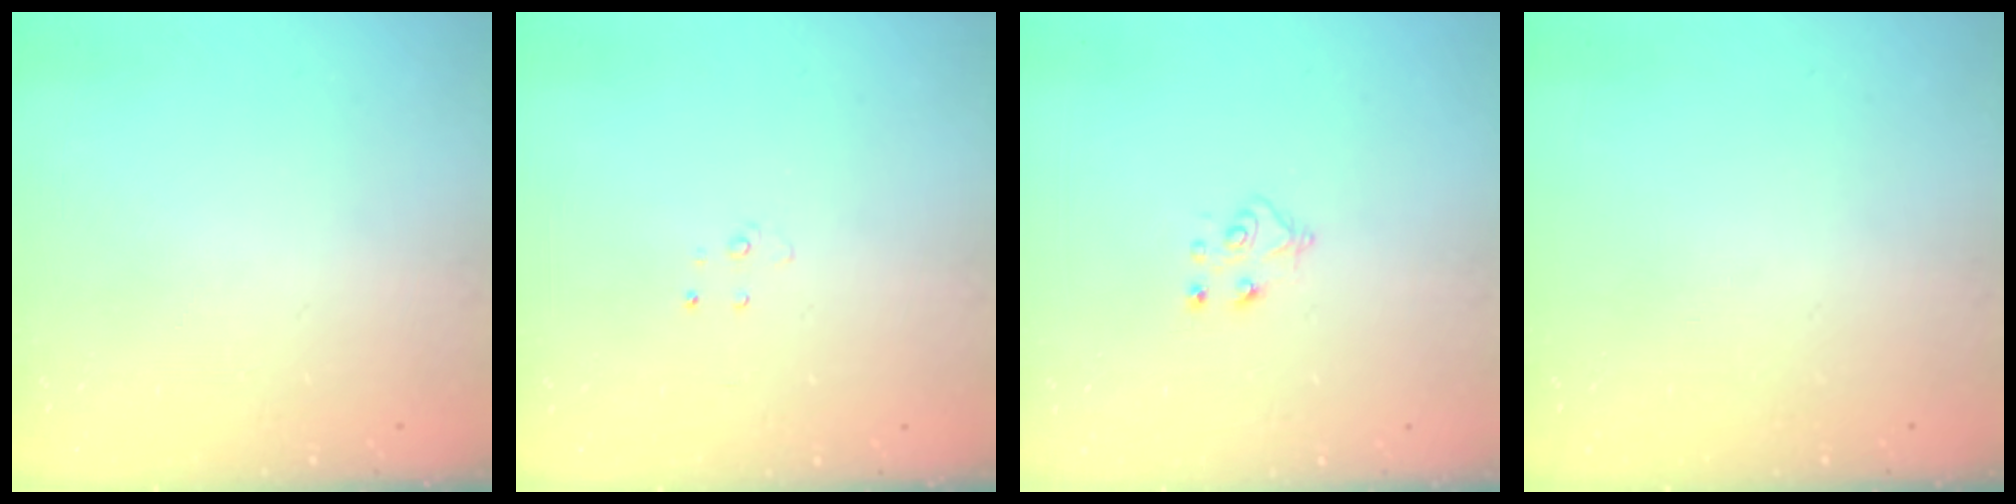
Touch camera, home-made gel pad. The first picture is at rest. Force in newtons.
{"total": 2.7, "press": 2.7, "slide": 0.2}
{"total": 6.1, "press": 6.1, "slide": 0.7}
{"total": 0.0}